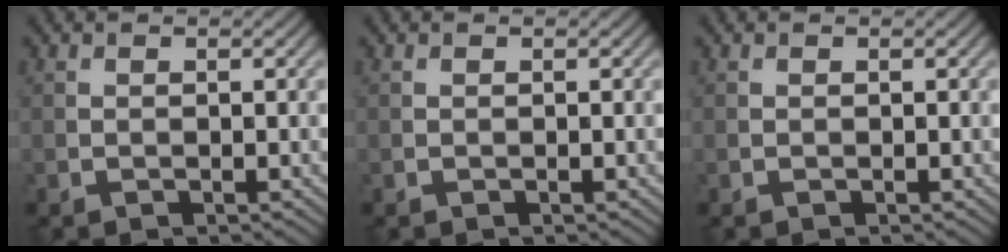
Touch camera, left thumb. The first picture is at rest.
{"total": 0.0}
{"total": 0.0}